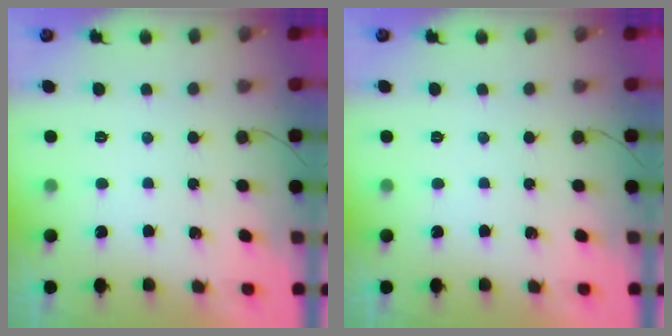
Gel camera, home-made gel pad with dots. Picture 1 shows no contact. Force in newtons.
{"total": 0.0}